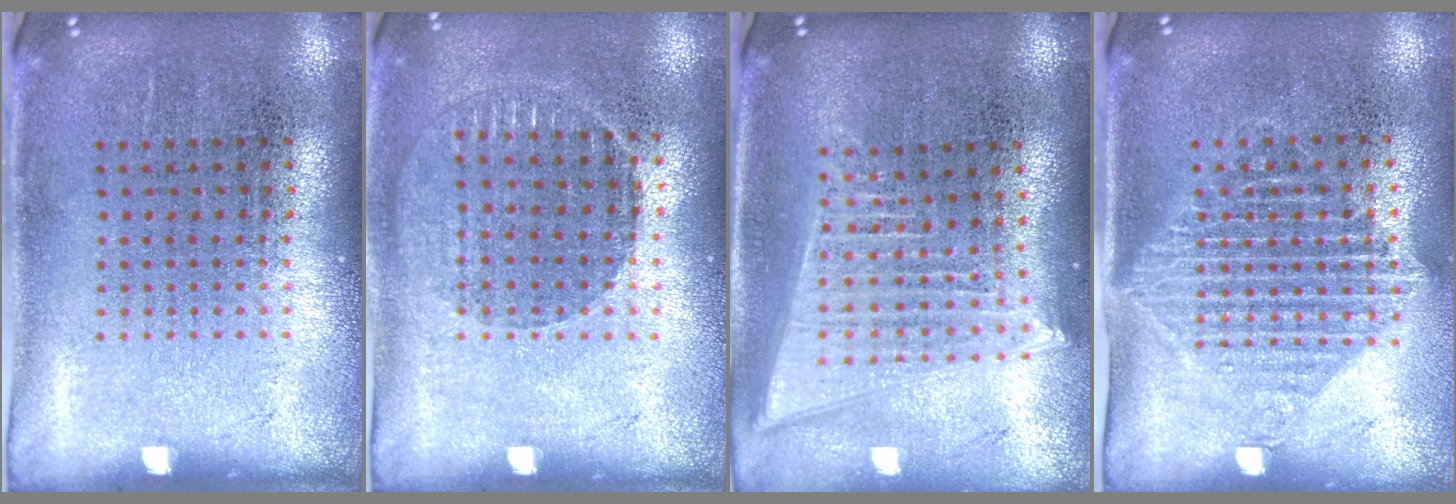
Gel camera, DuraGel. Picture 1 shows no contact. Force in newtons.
{"total": 1.0, "press": 1.0, "slide": 0.2}
{"total": 2.1, "press": 1.8, "slide": 1.1}
{"total": 1.4, "press": 1.2, "slide": 0.9}